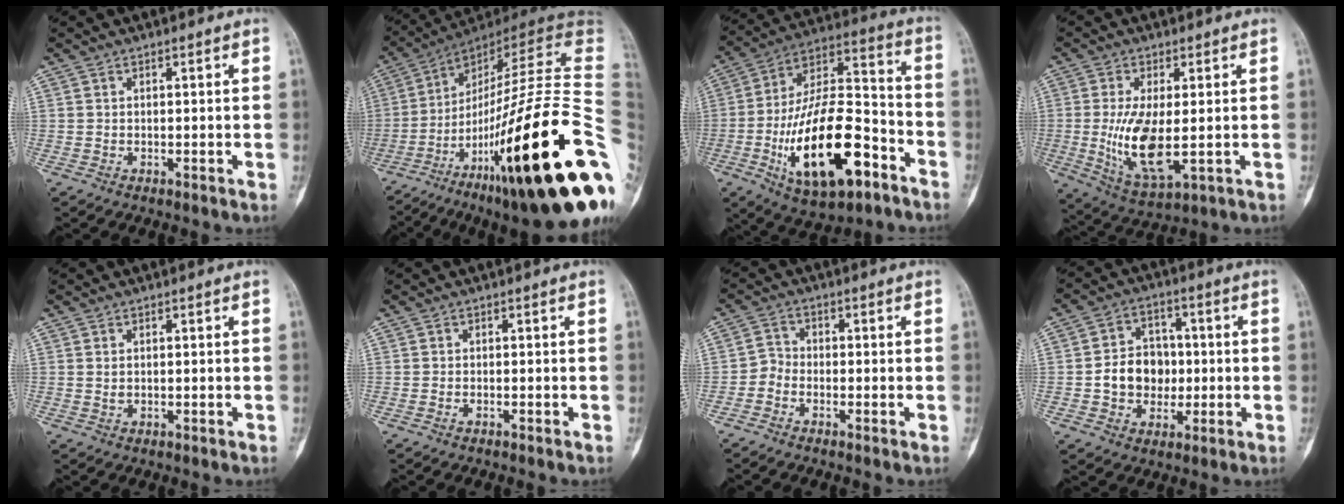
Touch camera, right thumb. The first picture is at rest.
{"total": 37.6, "force": [-9.7, 7.1, 35.7], "torque": [-0.489, 0.035, -0.155]}
{"total": 24.3, "force": [-9.6, 10.5, 19.7], "torque": [-0.352, 0.056, -0.153]}
{"total": 11.3, "force": [-0.7, 4.5, 10.4], "torque": [-0.206, -0.023, 0.001]}
{"total": 1.0, "force": [0.2, 0.7, 0.7], "torque": [-0.014, -0.001, 0.009]}
{"total": 0.6, "force": [-0.3, 0.2, 0.4], "torque": [-0.013, 0.005, -0.005]}
{"total": 2.8, "force": [-1.6, 2.1, 1.0], "torque": [-0.009, 0.011, -0.041]}
{"total": 9.7, "force": [-0.8, 8.0, 5.5], "torque": [-0.055, 0.020, -0.015]}